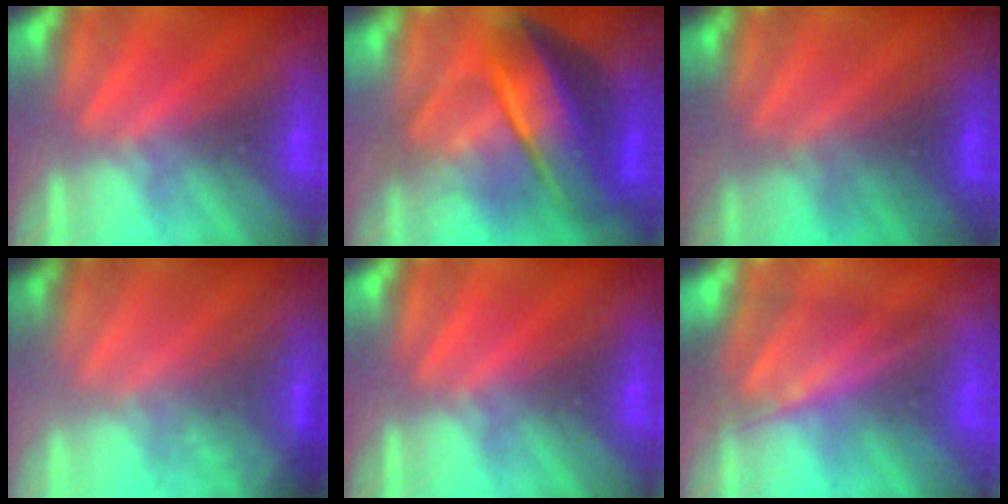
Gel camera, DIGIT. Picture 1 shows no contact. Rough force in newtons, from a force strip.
{"total": 7.8}
{"total": 2.8}
{"total": 1.8}
{"total": 0.0}
{"total": 4.6}